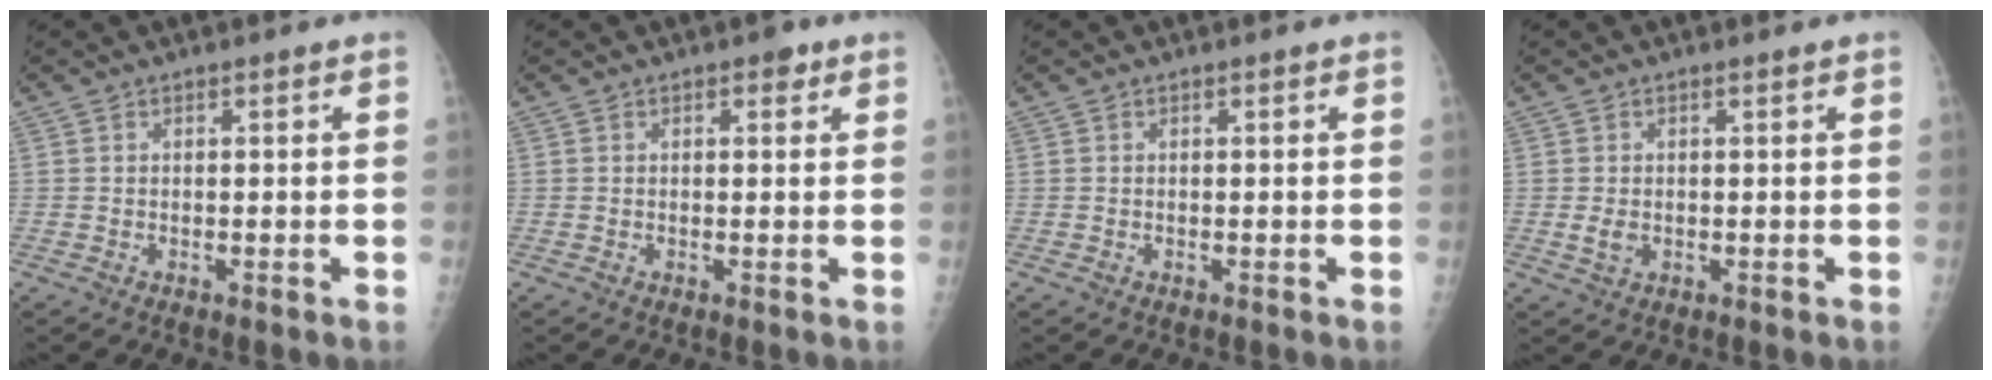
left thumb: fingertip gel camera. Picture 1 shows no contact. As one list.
[{"total": 1.7, "force": [0.9, 1.0, 1.0], "torque": [-0.002, -0.001, 0.008]}, {"total": 0.0}, {"total": 2.0, "force": [0.0, 1.3, 1.5], "torque": [-0.025, -0.003, 0.005]}]